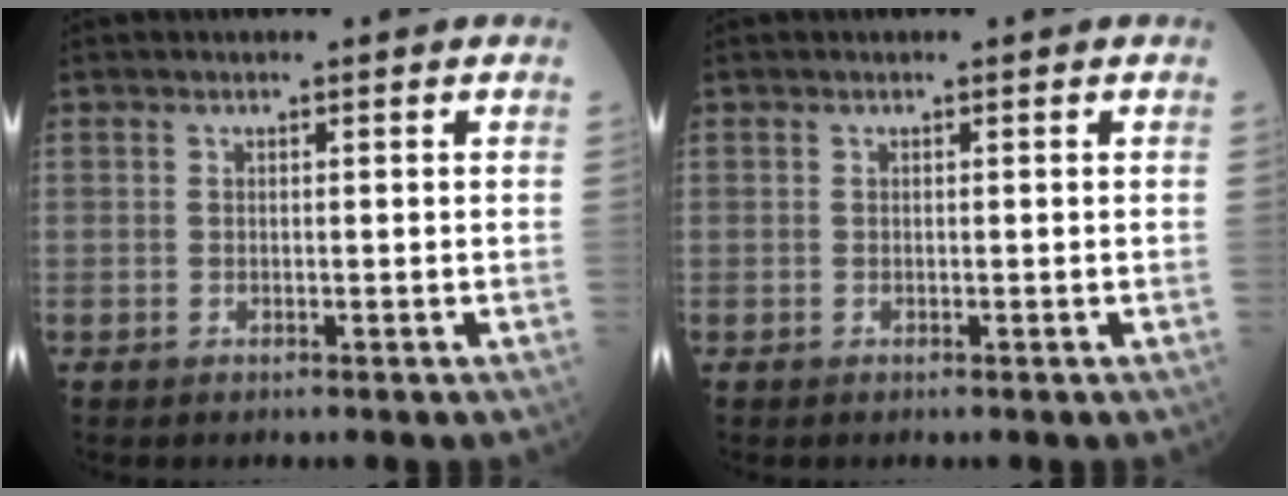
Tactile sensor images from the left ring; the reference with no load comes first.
{"total": 0.0}